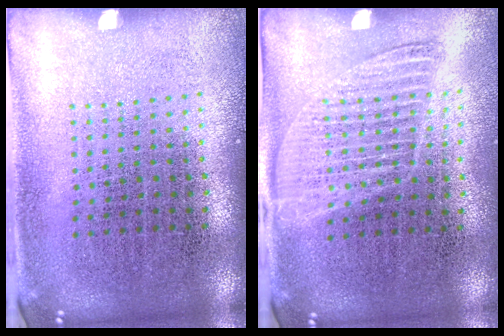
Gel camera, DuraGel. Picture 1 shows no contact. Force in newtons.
{"total": 1.3, "press": 1.1, "slide": 0.6}